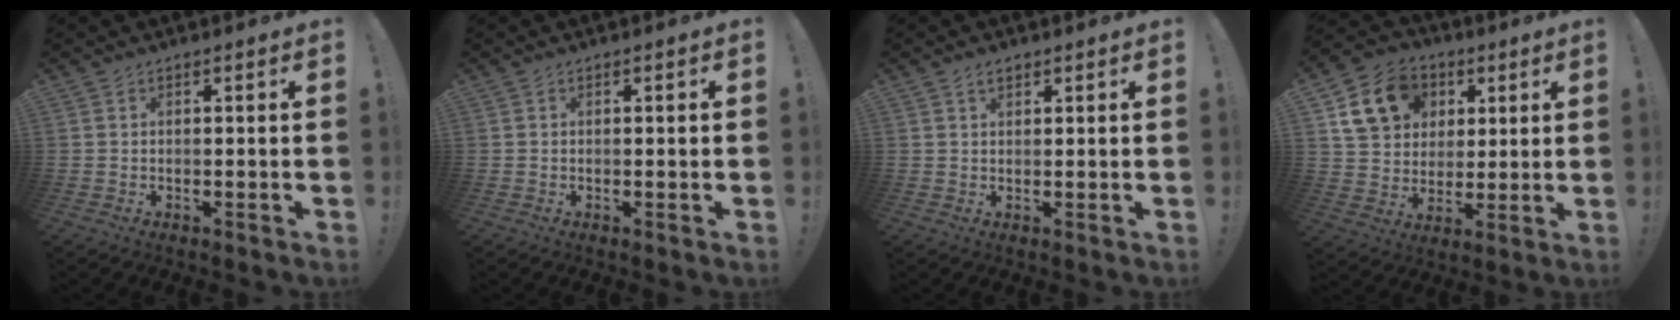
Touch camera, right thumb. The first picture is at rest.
{"total": 0.6, "force": [-0.1, 0.1, 0.6], "torque": [-0.011, 0.001, -0.002]}
{"total": 2.1, "force": [1.3, 1.1, 1.1], "torque": [-0.013, -0.004, 0.022]}
{"total": 15.4, "force": [6.3, 12.5, 6.5], "torque": [-0.095, -0.016, 0.131]}